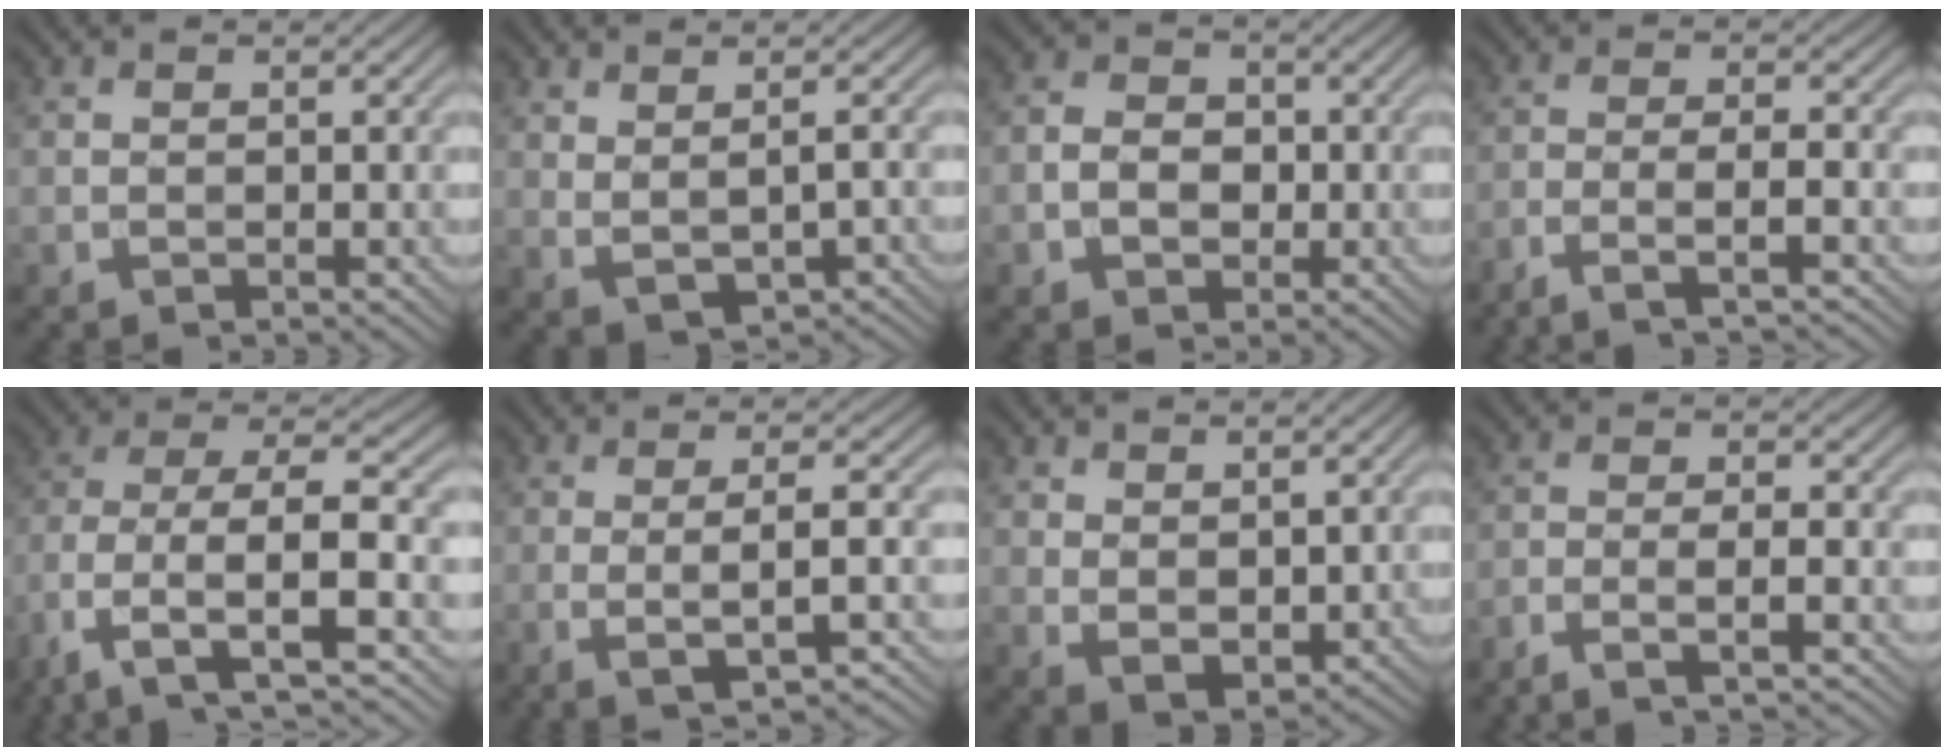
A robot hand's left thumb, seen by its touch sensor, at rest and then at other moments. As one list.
[{"total": 3.5, "force": [0.5, 1.4, 3.1], "torque": [-0.064, -0.002, 0.018]}, {"total": 4.0, "force": [-1.1, 3.1, 2.3], "torque": [-0.038, -0.003, -0.028]}, {"total": 4.3, "force": [-2.8, 0.6, 3.3], "torque": [-0.052, 0.007, -0.066]}, {"total": 10.8, "force": [-3.3, 5.1, 9.0], "torque": [-0.186, -0.008, -0.070]}, {"total": 5.2, "force": [-0.8, 0.9, 5.1], "torque": [-0.087, 0.007, -0.020]}, {"total": 3.8, "force": [1.8, 2.2, 2.5], "torque": [-0.054, -0.013, 0.042]}, {"total": 3.9, "force": [-2.6, 0.6, 2.8], "torque": [-0.044, 0.005, -0.061]}]